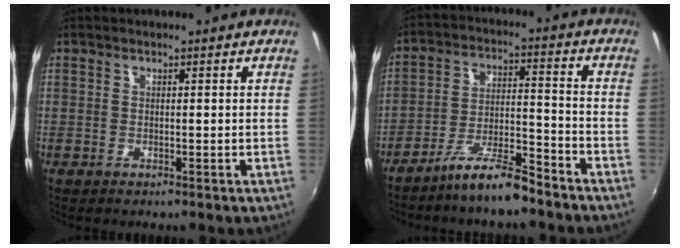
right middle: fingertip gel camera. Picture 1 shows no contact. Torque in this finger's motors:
{"motor_torque": [1.16, -0.98, 0.53, 0.19]}